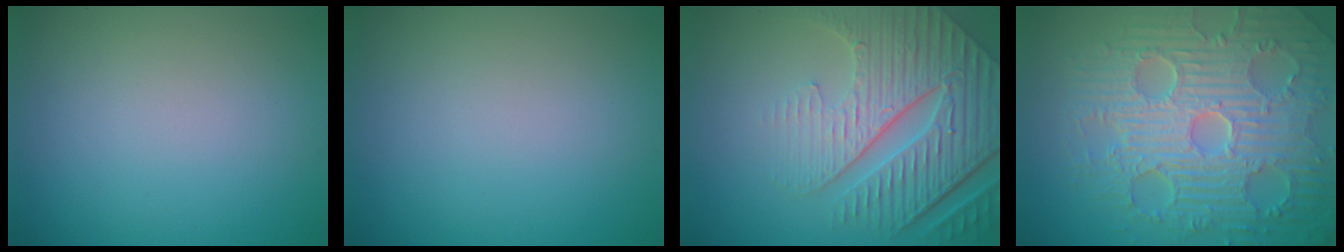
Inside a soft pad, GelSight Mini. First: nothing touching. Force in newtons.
{"total": 0.0}
{"total": 8.4, "press": 5.9, "slide": 5.9}
{"total": 10.1, "press": 7.0, "slide": 7.3}